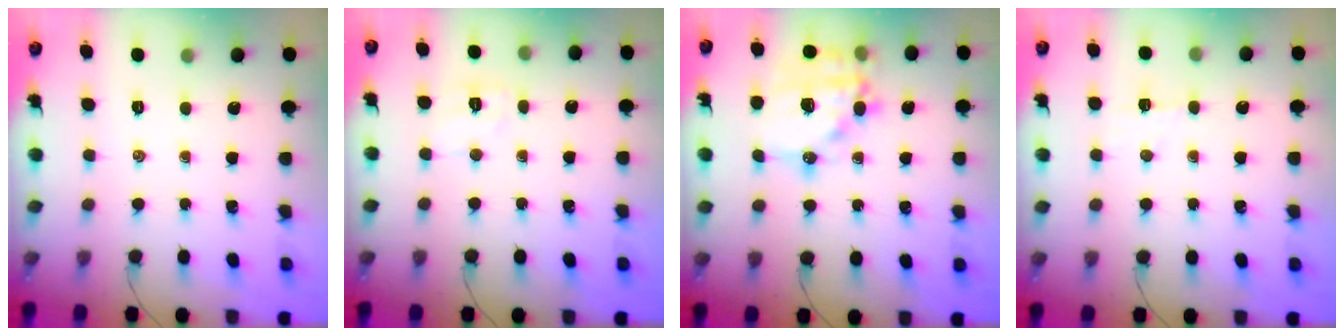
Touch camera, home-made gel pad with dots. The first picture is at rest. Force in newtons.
{"total": 4.8, "press": 4.6, "slide": 1.1}
{"total": 15.5, "press": 15.2, "slide": 2.8}
{"total": 4.4, "press": 4.3, "slide": 1.2}